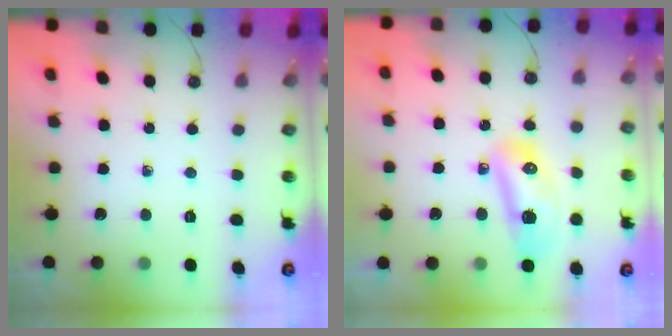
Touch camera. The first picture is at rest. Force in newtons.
{"total": 11.4, "press": 11.3, "slide": 1.4}